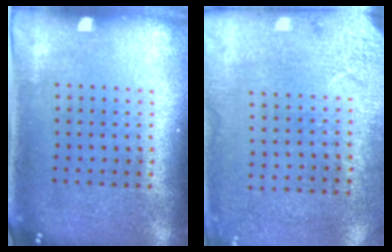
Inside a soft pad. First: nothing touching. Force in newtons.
{"total": 2.7, "press": 2.2, "slide": 1.6}